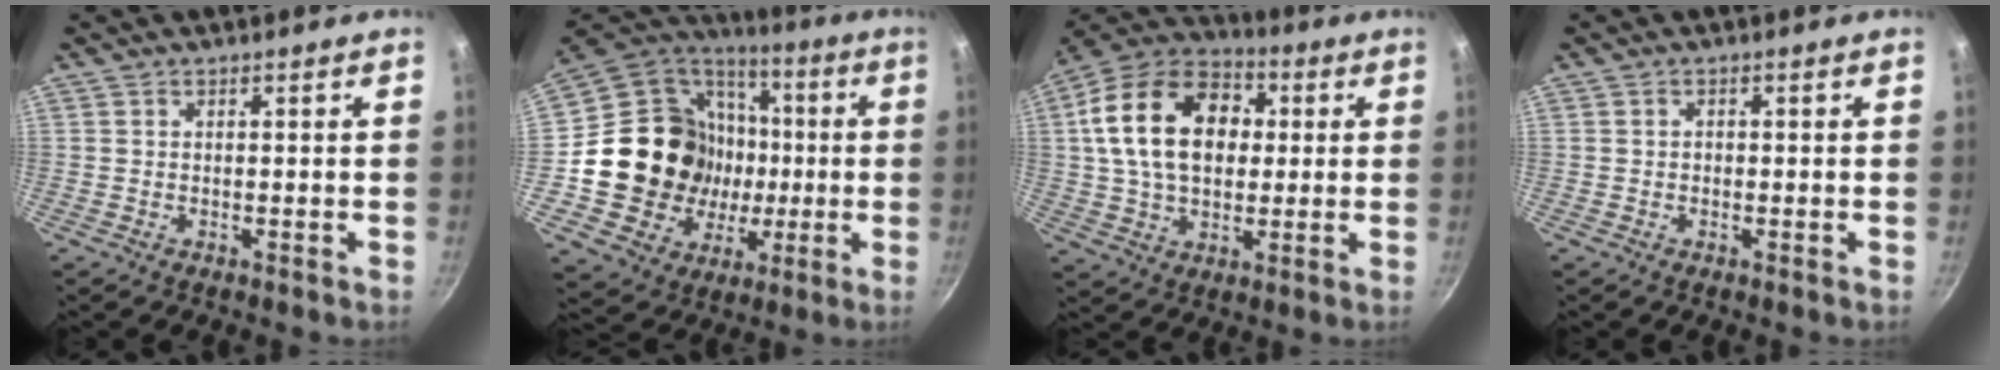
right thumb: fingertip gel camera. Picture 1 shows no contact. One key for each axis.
{"total": 24.1, "fx": -0.3, "fy": 21.2, "fz": 11.4, "tx": -0.179, "ty": 0.026, "tz": 0.015}
{"total": 21.1, "fx": 3.5, "fy": 14.7, "fz": 14.8, "tx": -0.230, "ty": 0.025, "tz": 0.048}
{"total": 0.9, "fx": -0.1, "fy": 0.8, "fz": 0.4, "tx": -0.004, "ty": 0.004, "tz": -0.002}